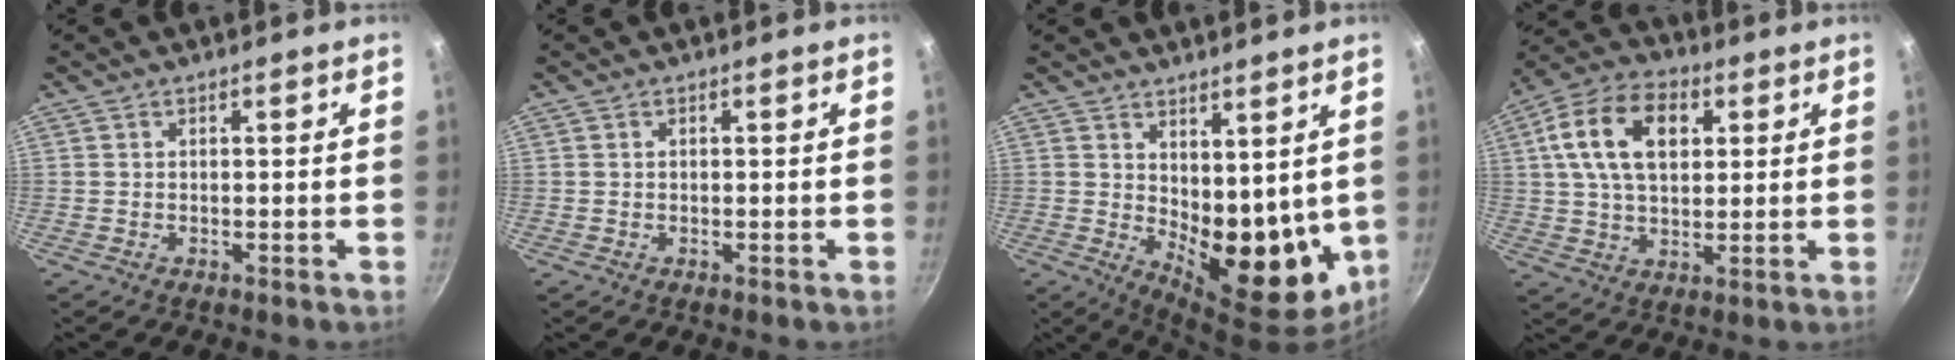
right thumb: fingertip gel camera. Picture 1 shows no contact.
{"total": 0.0}
{"total": 13.1, "force": [3.2, 6.9, 10.7], "torque": [-0.116, -0.053, 0.065]}
{"total": 15.2, "force": [4.2, 9.6, 11.0], "torque": [-0.181, 0.008, 0.060]}